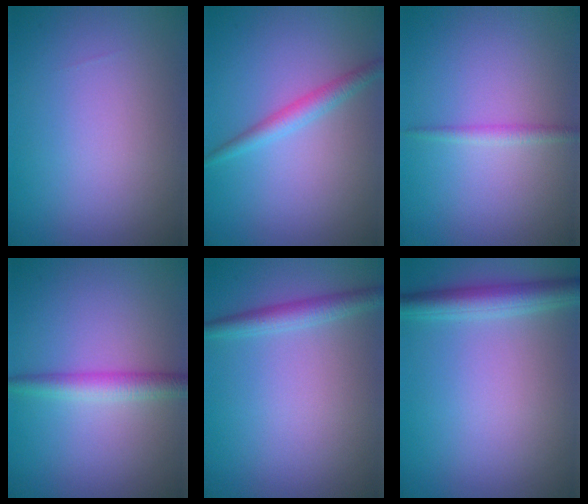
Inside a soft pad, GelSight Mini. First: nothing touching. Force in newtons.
{"total": 2.2, "press": 2.2, "slide": 0.1}
{"total": 1.2, "press": 1.2, "slide": 0.1}
{"total": 2.7, "press": 2.7, "slide": 0.1}
{"total": 2.3, "press": 2.2, "slide": 0.1}
{"total": 3.6, "press": 3.6, "slide": 0.1}